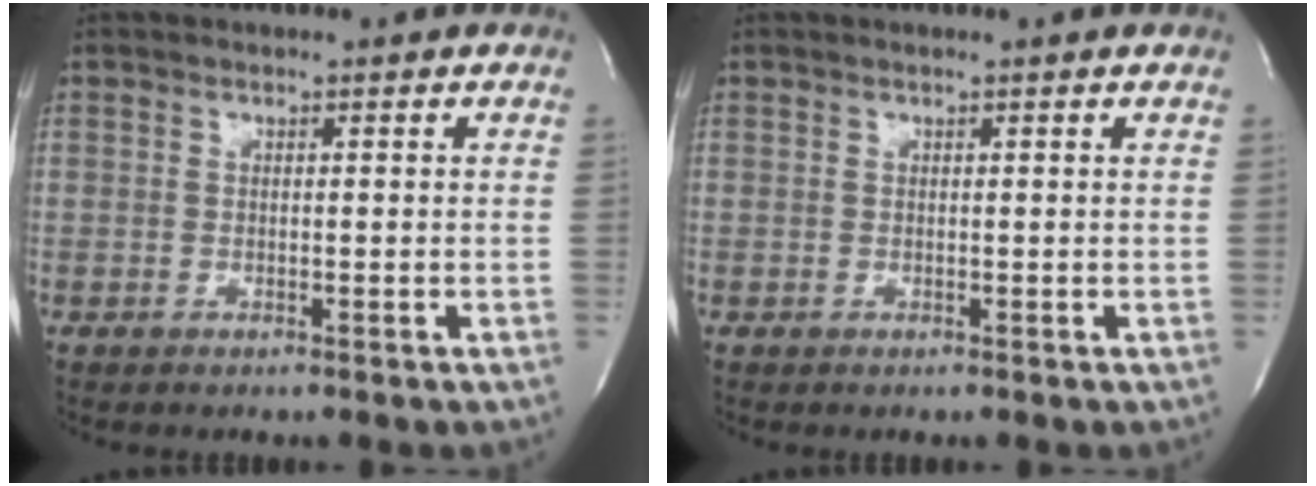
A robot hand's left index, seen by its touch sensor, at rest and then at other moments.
{"total": 0.9, "force": [0.8, -0.2, 0.4], "torque": [-0.012, 0.002, 0.016]}